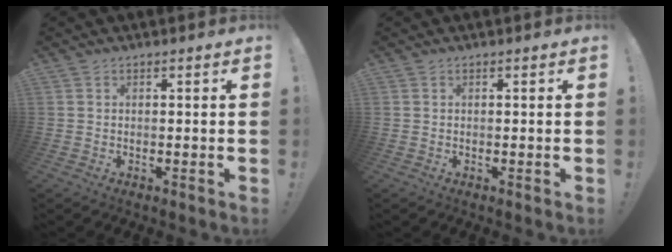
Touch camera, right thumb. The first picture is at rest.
{"total": 0.0}